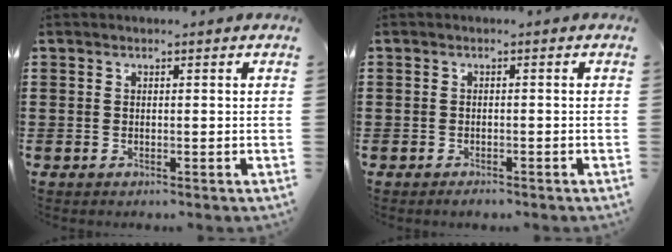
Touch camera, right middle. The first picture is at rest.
{"total": 1.2, "force": [-1.1, 0.4, 0.0], "torque": [-0.004, 0.000, -0.024]}